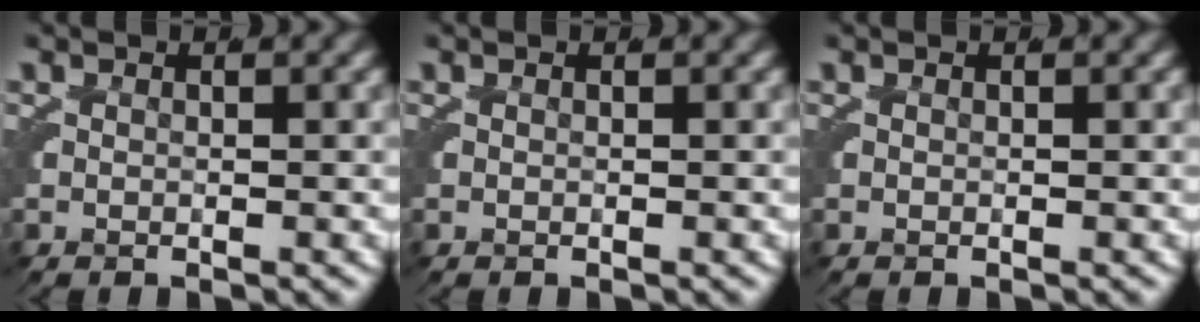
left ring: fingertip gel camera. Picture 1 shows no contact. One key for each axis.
{"total": 0.0}
{"total": 0.0}